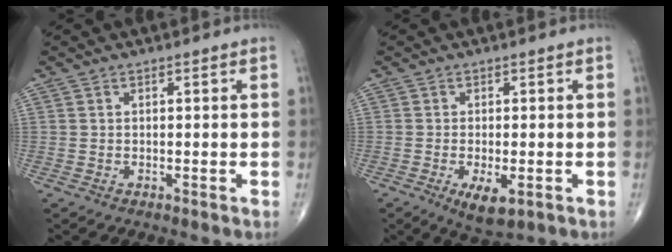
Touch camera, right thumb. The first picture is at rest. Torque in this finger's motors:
{"motor_torque": [-0.05, 0.28, 0.32, 0.23, 0.07]}